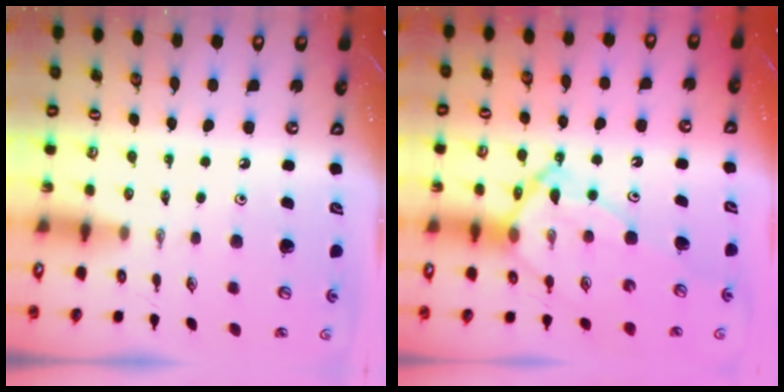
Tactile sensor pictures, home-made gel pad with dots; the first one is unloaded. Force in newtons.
{"total": 12.8, "press": 12.8, "slide": 0.9}